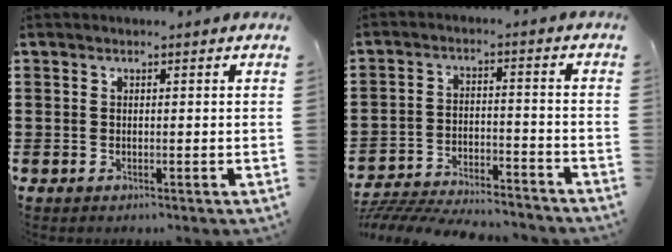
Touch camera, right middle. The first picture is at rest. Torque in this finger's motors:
{"motor_torque": [0.62, -0.59, 0.35, 0.17]}